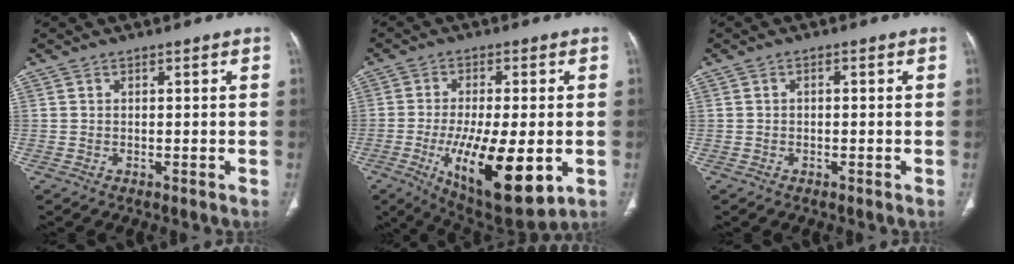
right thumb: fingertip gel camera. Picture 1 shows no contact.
{"total": 18.4, "force": [-4.7, 6.4, 16.6], "torque": [-0.280, -0.022, -0.059]}
{"total": 0.6, "force": [-0.1, 0.3, 0.4], "torque": [-0.005, 0.002, -0.005]}